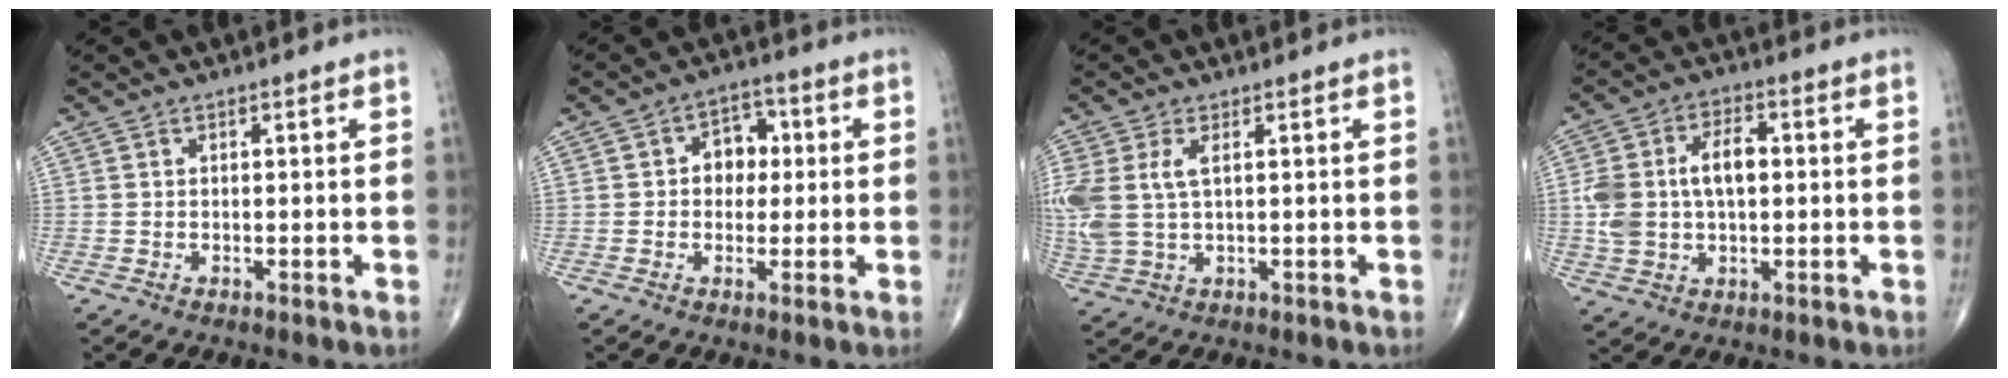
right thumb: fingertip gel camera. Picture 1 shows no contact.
{"total": 6.3, "force": [0.6, 4.9, 4.0], "torque": [-0.022, 0.013, 0.001]}
{"total": 8.8, "force": [1.7, 4.7, 7.2], "torque": [-0.190, 0.008, 0.044]}
{"total": 11.6, "force": [0.7, 7.0, 9.2], "torque": [-0.172, 0.022, 0.017]}